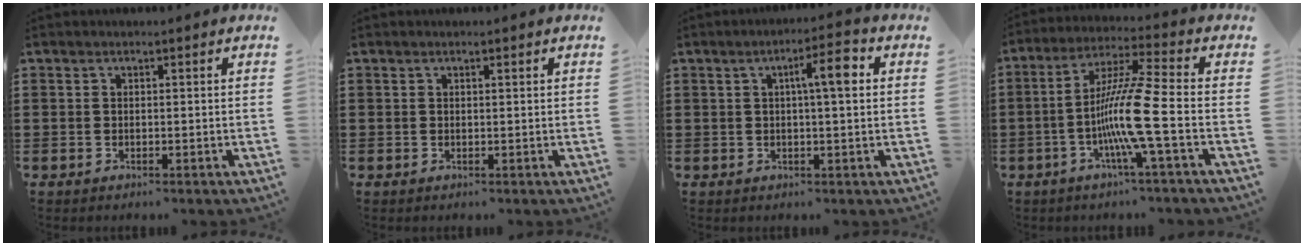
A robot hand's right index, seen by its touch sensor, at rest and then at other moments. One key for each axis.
{"total": 0.0}
{"total": 5.2, "fx": 1.1, "fy": 0.9, "fz": 5.0, "tx": -0.081, "ty": 0.001, "tz": 0.010}
{"total": 10.9, "fx": -3.1, "fy": -0.4, "fz": 10.5, "tx": -0.215, "ty": -0.015, "tz": -0.070}